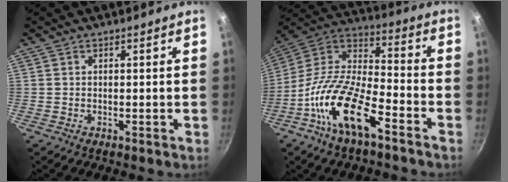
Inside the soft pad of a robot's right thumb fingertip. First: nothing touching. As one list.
[{"total": 18.2, "force": [-9.2, 7.0, 14.0], "torque": [-0.254, 0.064, -0.196]}]